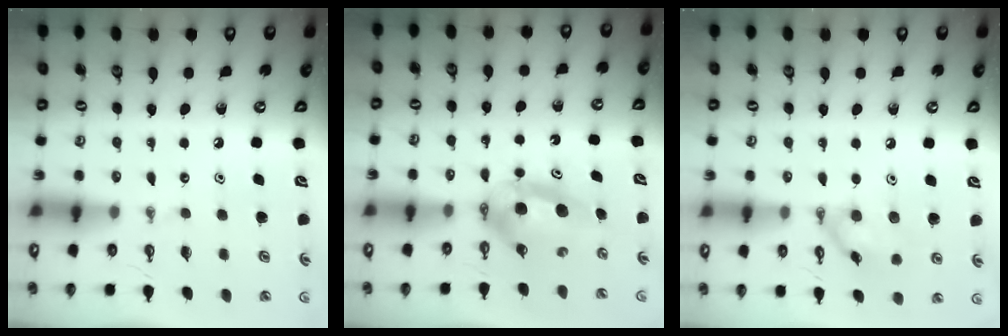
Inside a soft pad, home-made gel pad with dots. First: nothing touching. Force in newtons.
{"total": 6.6, "press": 6.0, "slide": 2.8}
{"total": 10.3, "press": 10.2, "slide": 1.1}